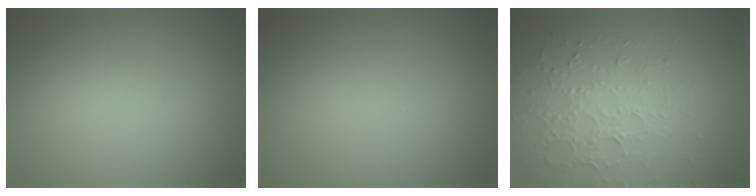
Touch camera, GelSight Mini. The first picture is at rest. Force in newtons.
{"total": 0.0}
{"total": 3.5, "press": 3.4, "slide": 0.9}